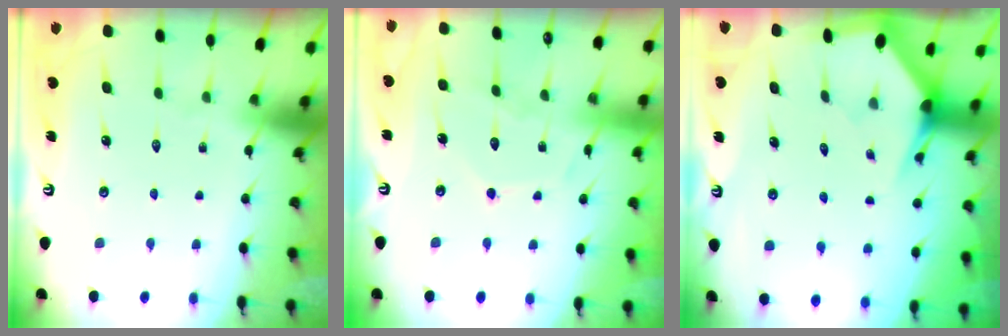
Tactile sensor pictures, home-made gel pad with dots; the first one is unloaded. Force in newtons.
{"total": 9.3, "press": 9.3, "slide": 0.9}
{"total": 3.1, "press": 3.1, "slide": 0.2}